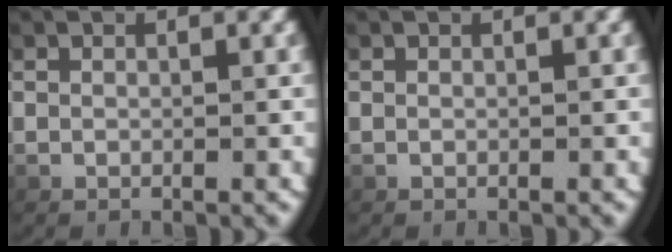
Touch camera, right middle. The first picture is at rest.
{"total": 0.0}